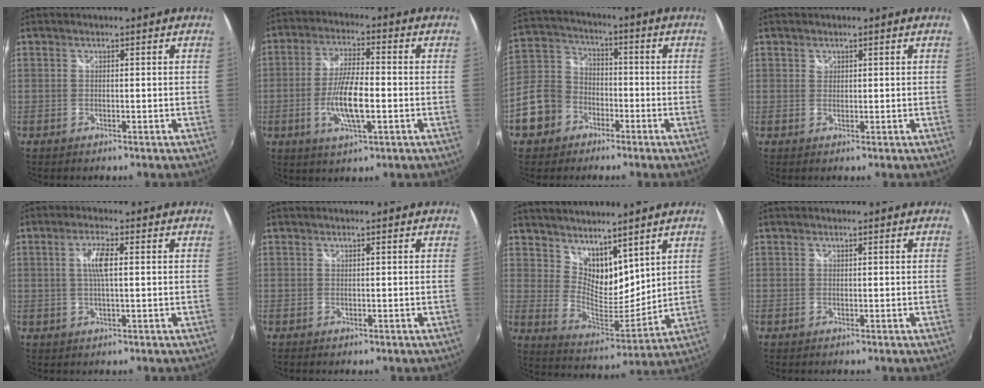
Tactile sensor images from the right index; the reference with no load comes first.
{"total": 9.5, "force": [-2.5, 2.4, 8.9], "torque": [-0.175, -0.005, -0.047]}
{"total": 12.2, "force": [-6.0, 9.7, 4.2], "torque": [-0.119, 0.034, -0.102]}
{"total": 0.9, "force": [0.5, 0.8, 0.1], "torque": [0.001, 0.002, 0.007]}
{"total": 4.2, "force": [0.6, 0.7, 4.1], "torque": [-0.079, 0.002, 0.011]}
{"total": 0.0}
{"total": 11.4, "force": [8.5, 5.6, 5.1], "torque": [-0.084, -0.003, 0.165]}
{"total": 0.0}